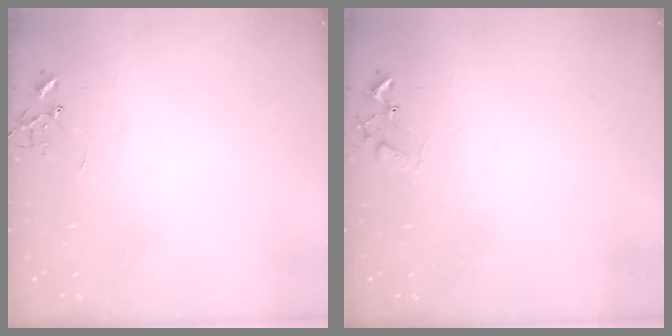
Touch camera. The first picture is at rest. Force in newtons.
{"total": 6.2, "press": 6.2, "slide": 0.4}